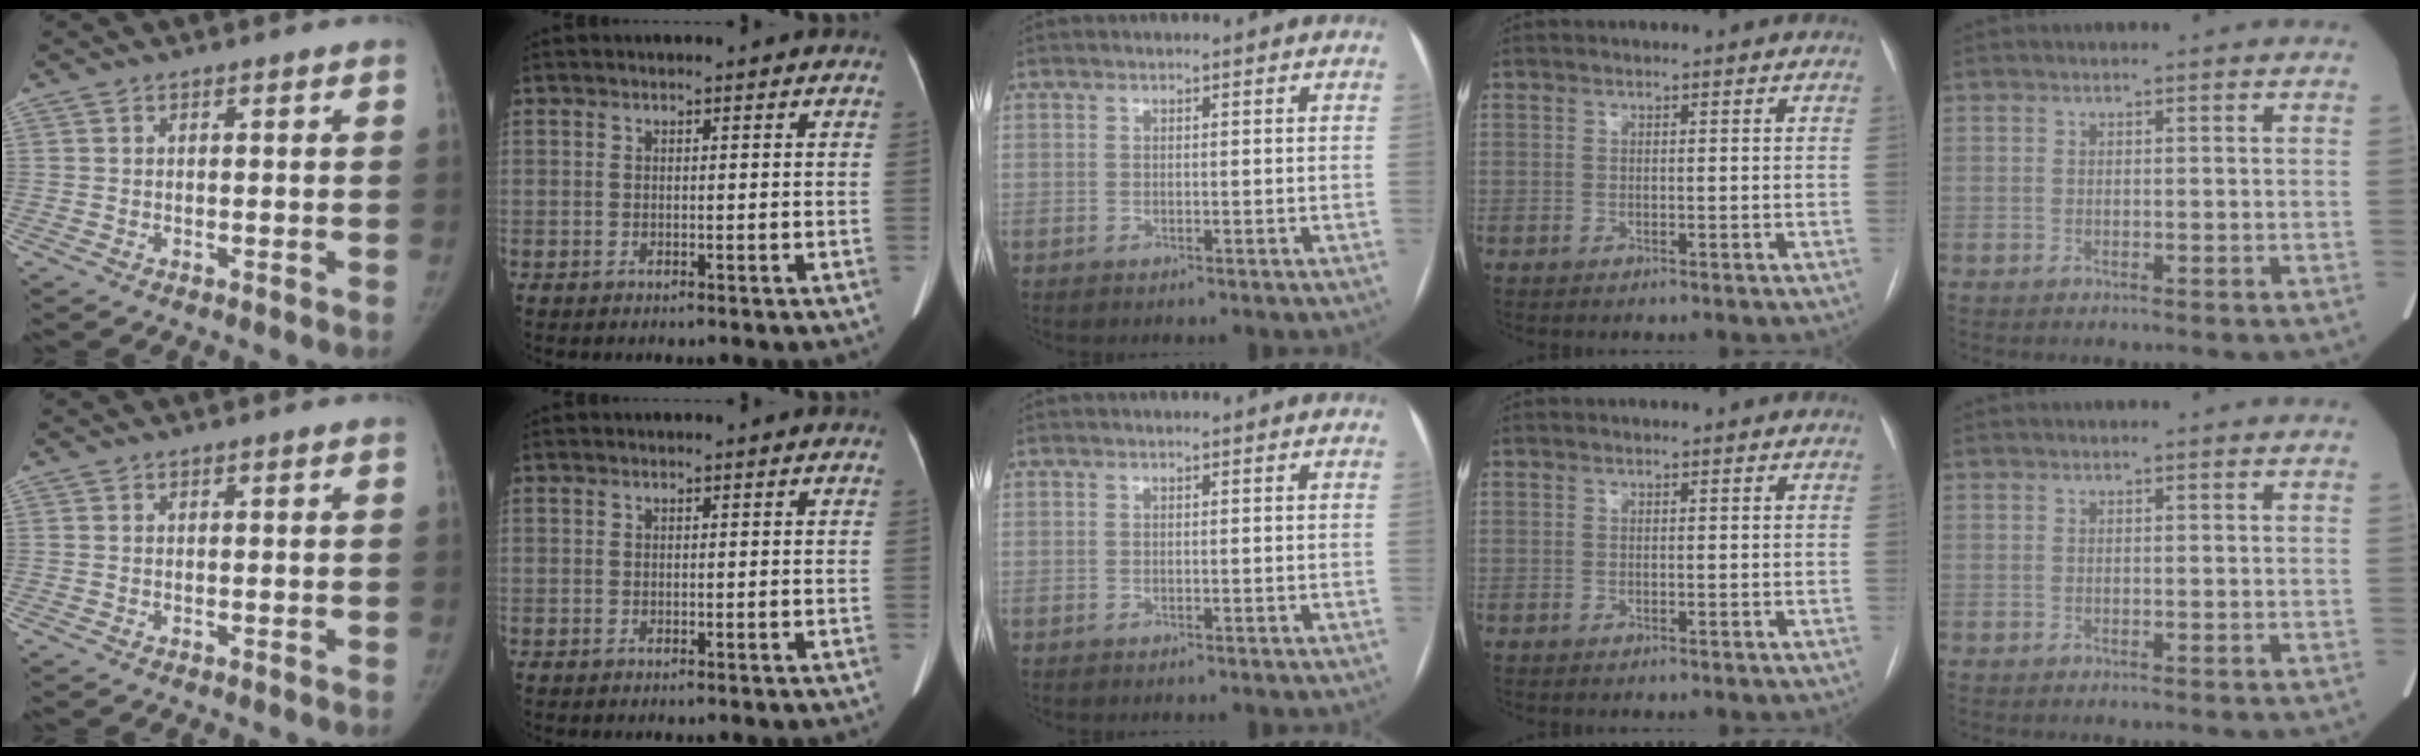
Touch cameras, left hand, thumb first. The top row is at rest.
{}